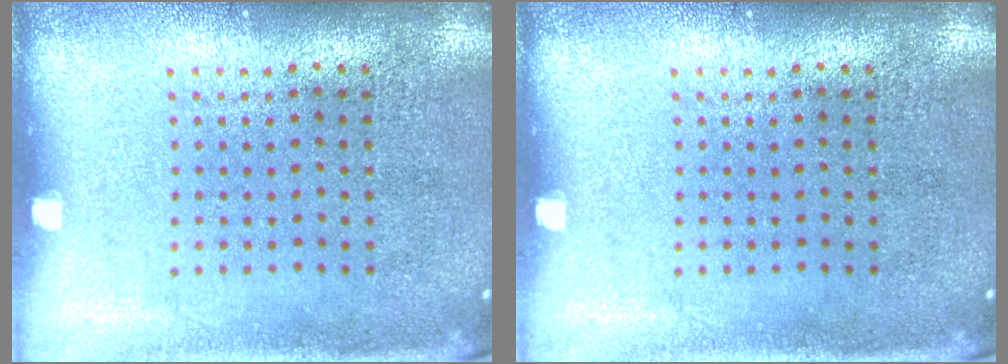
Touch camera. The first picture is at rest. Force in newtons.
{"total": 0.0}